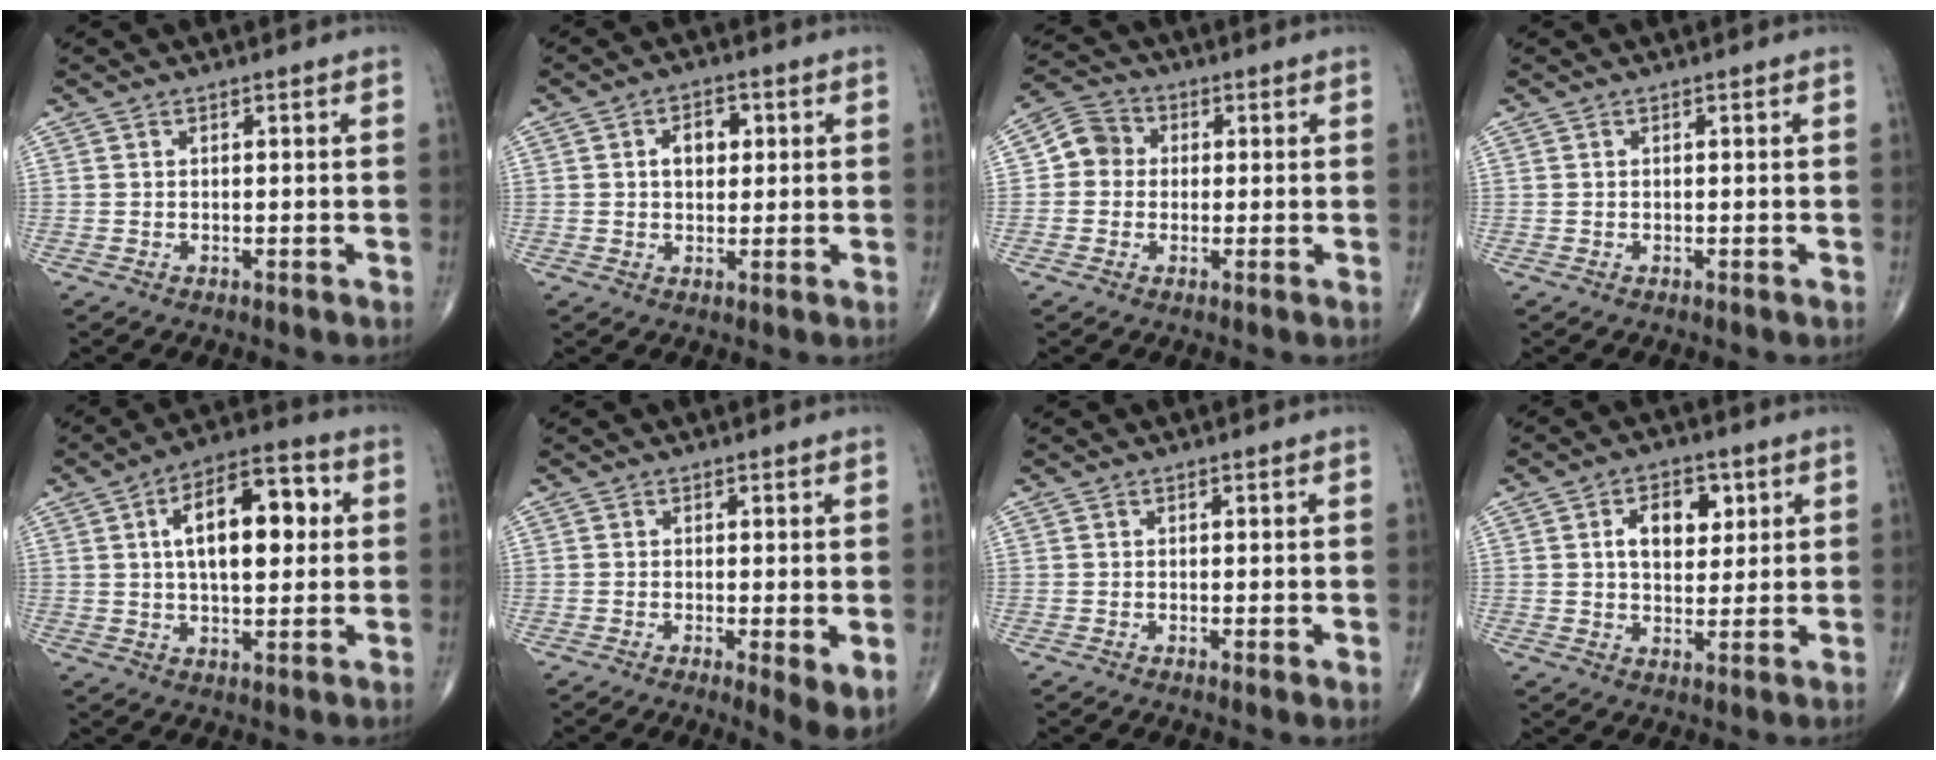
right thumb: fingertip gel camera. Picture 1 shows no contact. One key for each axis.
{"total": 4.9, "fx": 1.0, "fy": 3.4, "fz": 3.5, "tx": -0.038, "ty": 0.005, "tz": 0.013}
{"total": 5.6, "fx": 0.1, "fy": 5.2, "fz": 2.3, "tx": -0.022, "ty": 0.015, "tz": -0.011}
{"total": 0.0}
{"total": 15.0, "fx": 3.1, "fy": 7.2, "fz": 12.8, "tx": -0.180, "ty": 0.014, "tz": 0.044}
{"total": 4.6, "fx": -0.5, "fy": 1.0, "fz": 4.4, "tx": -0.070, "ty": -0.016, "tz": -0.011}
{"total": 1.0, "fx": 0.0, "fy": 0.1, "fz": 1.0, "tx": -0.018, "ty": -0.005, "tz": -0.002}
{"total": 8.3, "fx": 2.5, "fy": 5.3, "fz": 5.8, "tx": -0.059, "ty": -0.008, "tz": 0.039}